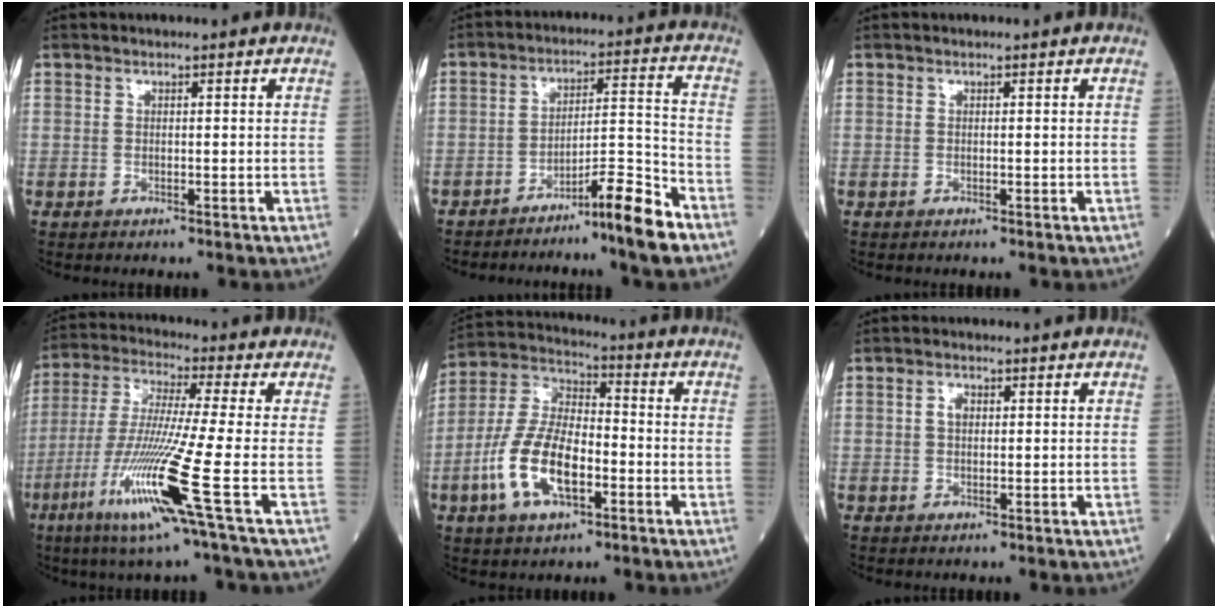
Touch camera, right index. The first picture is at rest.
{"total": 8.4, "force": [-6.3, -0.6, 5.4], "torque": [-0.076, 0.010, -0.107]}
{"total": 0.0}
{"total": 14.4, "force": [-5.8, -1.8, 13.1], "torque": [-0.272, -0.033, -0.116]}
{"total": 13.3, "force": [-4.2, 5.7, 11.2], "torque": [-0.244, 0.010, -0.082]}
{"total": 1.8, "force": [0.5, 1.1, 1.3], "torque": [-0.024, 0.004, 0.007]}